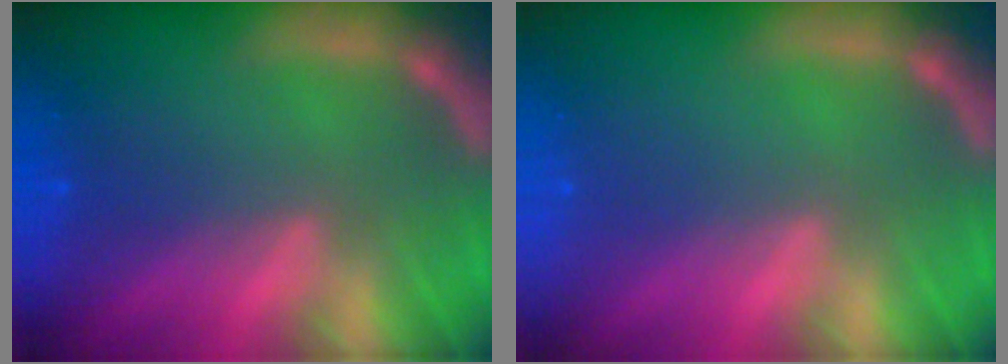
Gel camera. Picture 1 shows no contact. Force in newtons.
{"total": 0.0}